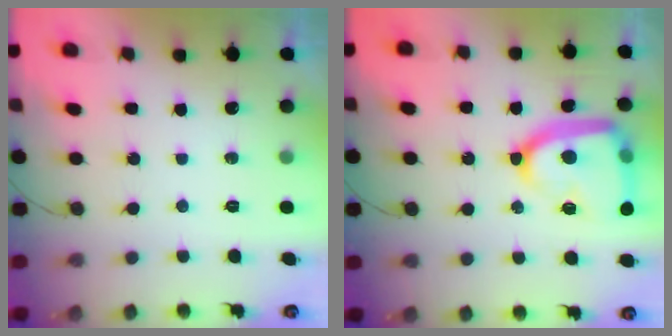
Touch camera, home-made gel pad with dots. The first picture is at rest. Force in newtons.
{"total": 18.2, "press": 18.1, "slide": 1.2}